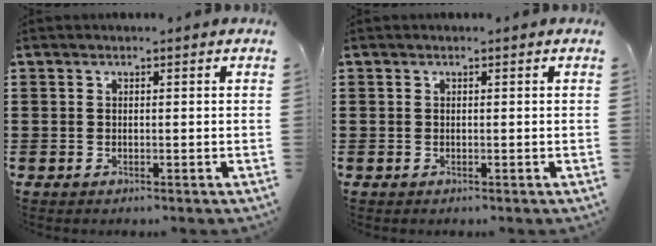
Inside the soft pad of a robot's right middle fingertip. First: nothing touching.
{"total": 0.0}